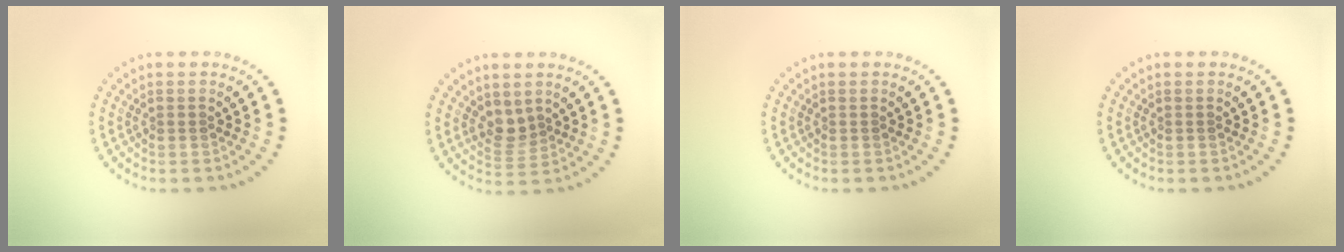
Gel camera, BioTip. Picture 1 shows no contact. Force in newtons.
{"total": 1.9, "press": 1.6, "slide": 1.1}
{"total": 0.0}
{"total": 0.0}